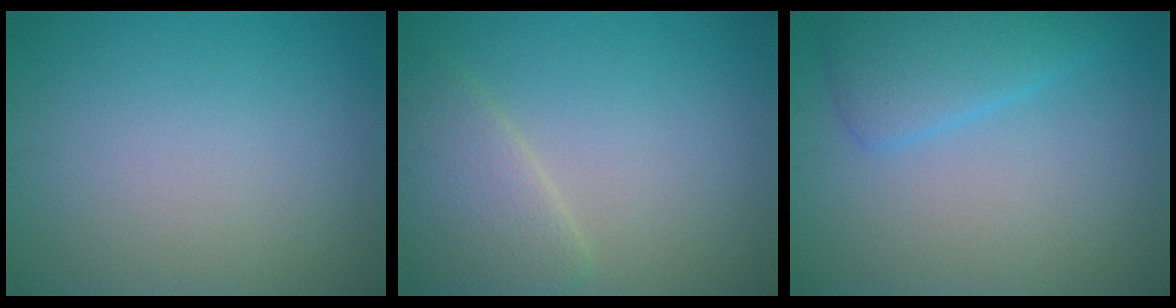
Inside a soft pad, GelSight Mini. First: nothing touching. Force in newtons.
{"total": 4.0, "press": 4.0, "slide": 0.1}
{"total": 3.5, "press": 3.5, "slide": 0.1}